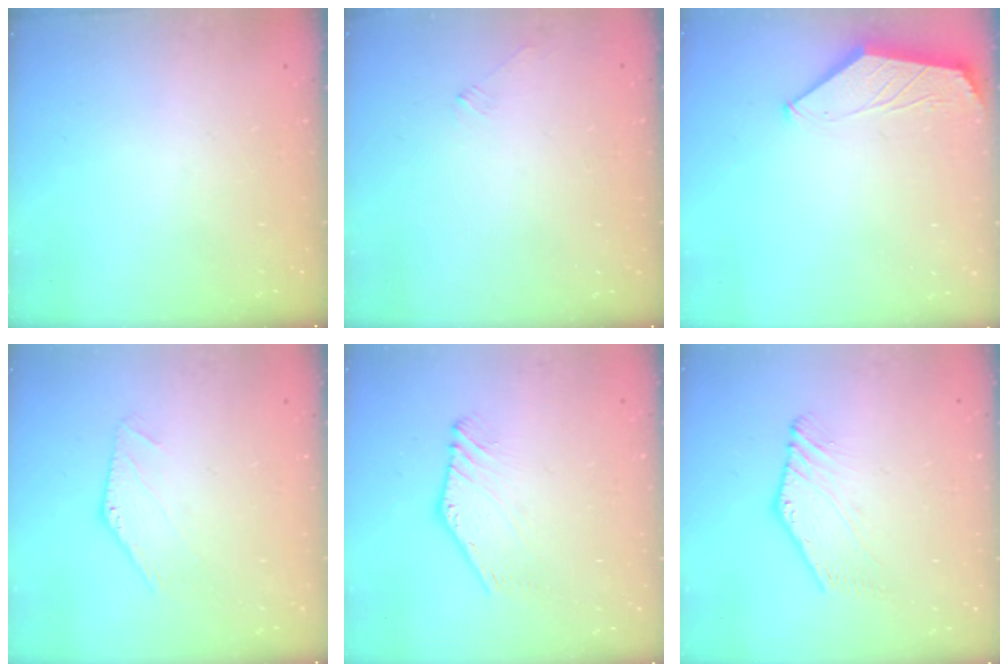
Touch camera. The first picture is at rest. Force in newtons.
{"total": 2.3, "press": 2.3, "slide": 0.5}
{"total": 1.6, "press": 1.6, "slide": 0.4}
{"total": 0.0}
{"total": 1.5, "press": 1.4, "slide": 0.2}
{"total": 0.8, "press": 0.7, "slide": 0.4}